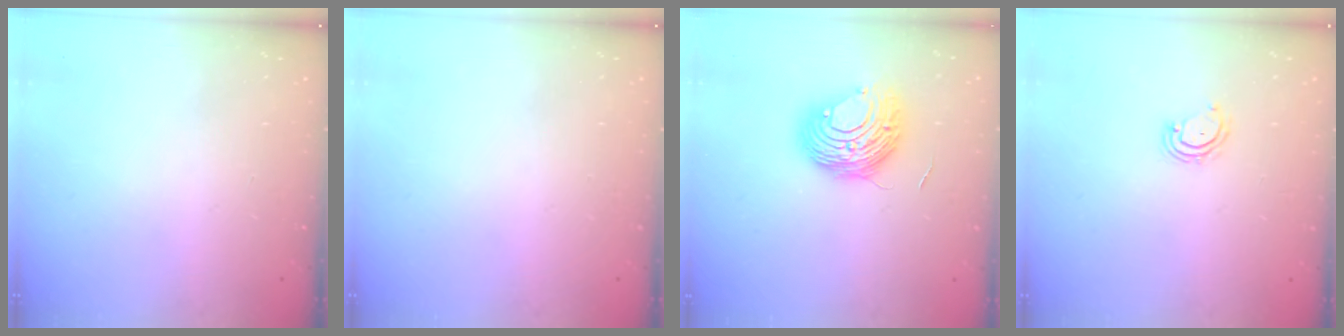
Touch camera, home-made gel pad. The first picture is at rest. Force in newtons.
{"total": 0.0}
{"total": 10.1, "press": 10.1, "slide": 0.7}
{"total": 4.1, "press": 4.1, "slide": 0.3}